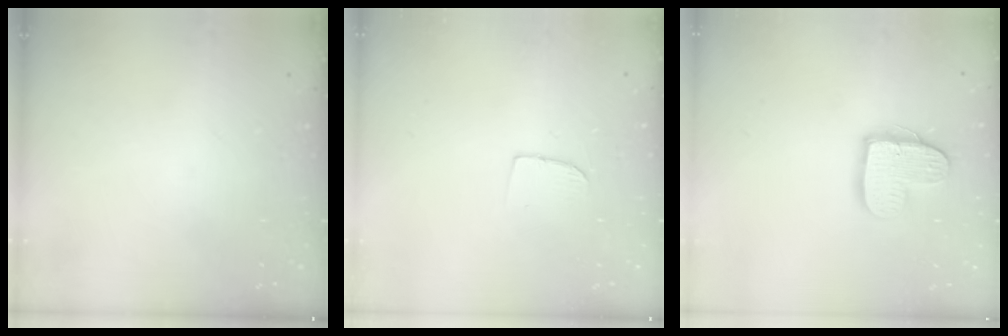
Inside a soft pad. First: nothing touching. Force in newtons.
{"total": 5.6, "press": 5.6, "slide": 0.4}
{"total": 13.4, "press": 13.3, "slide": 1.2}